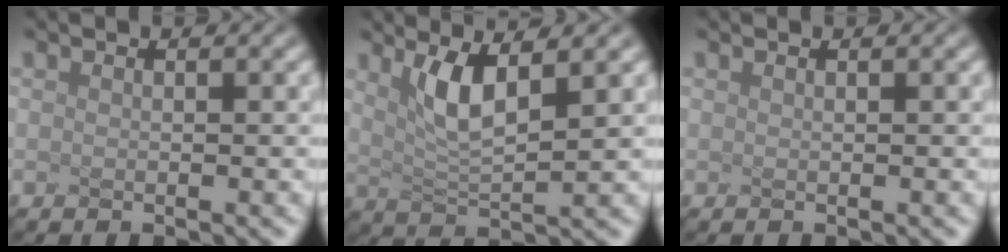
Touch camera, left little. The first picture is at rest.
{"total": 2.4, "force": [0.1, -0.3, 2.3], "torque": [-0.084, -0.017, 0.051]}
{"total": 0.0}